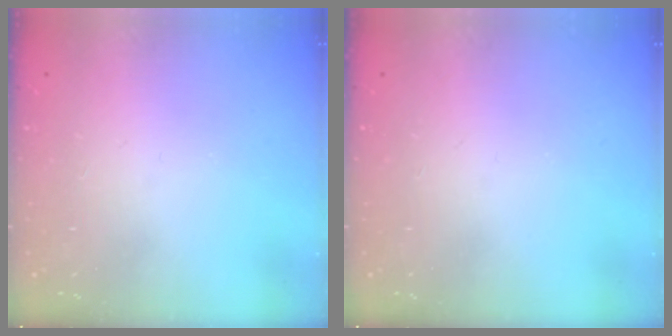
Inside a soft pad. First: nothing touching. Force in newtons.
{"total": 0.0}